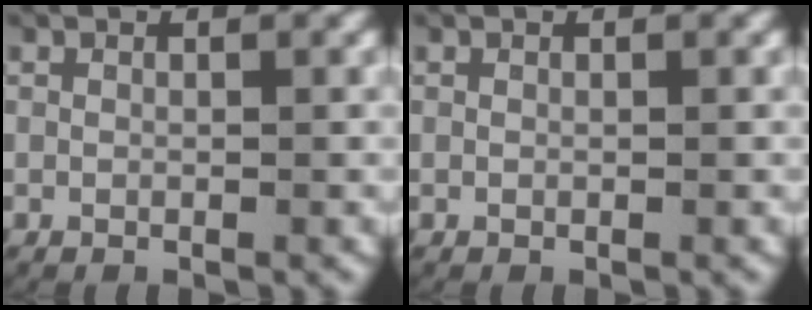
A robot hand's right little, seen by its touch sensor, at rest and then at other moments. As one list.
[{"total": 0.0}]